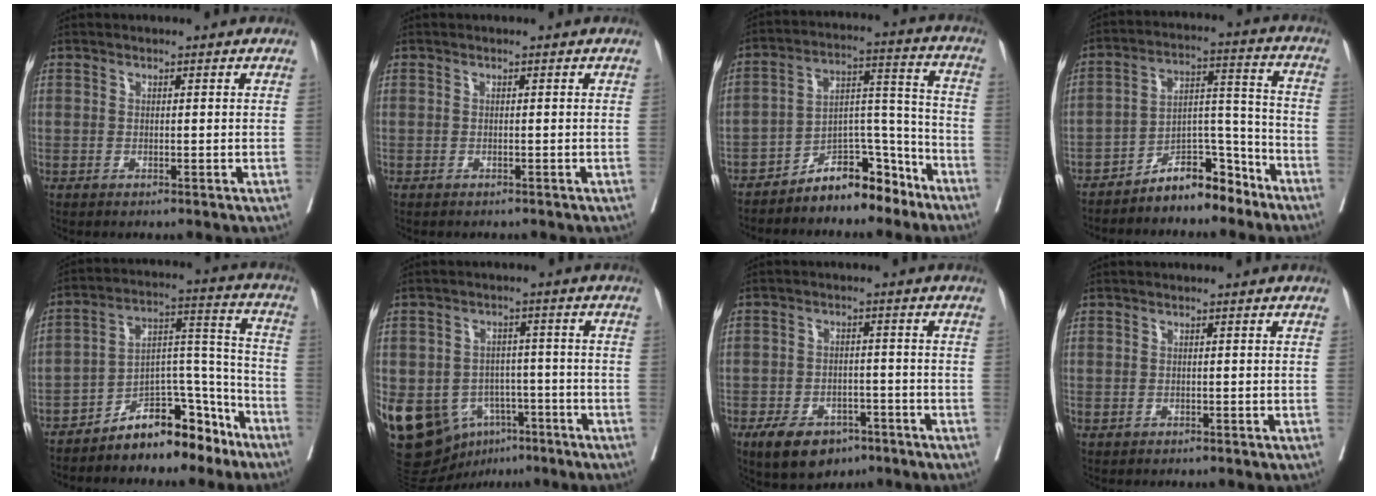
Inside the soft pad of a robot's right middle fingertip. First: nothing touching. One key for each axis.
{"total": 1.1, "fx": -0.9, "fy": 0.6, "fz": 0.1, "tx": -0.009, "ty": 0.003, "tz": -0.015}
{"total": 10.3, "fx": -8.5, "fy": 3.9, "fz": 4.4, "tx": -0.065, "ty": 0.047, "tz": -0.145}
{"total": 9.3, "fx": -7.8, "fy": 3.3, "fz": 3.9, "tx": -0.060, "ty": 0.041, "tz": -0.134}
{"total": 12.0, "fx": -9.6, "fy": 4.7, "fz": 5.5, "tx": -0.079, "ty": 0.051, "tz": -0.159}
{"total": 15.3, "fx": -7.2, "fy": 11.2, "fz": 7.5, "tx": -0.148, "ty": 0.012, "tz": -0.103}
{"total": 8.8, "fx": -5.6, "fy": 5.1, "fz": 4.6, "tx": -0.076, "ty": 0.004, "tz": -0.083}
{"total": 0.5, "fx": -0.2, "fy": 0.5, "fz": 0.2, "tx": -0.006, "ty": 0.000, "tz": 0.000}